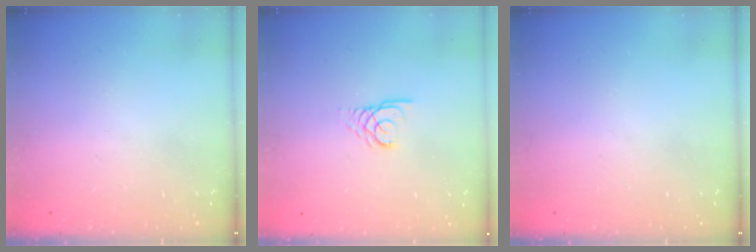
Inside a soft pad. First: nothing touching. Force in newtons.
{"total": 2.4, "press": 2.4, "slide": 0.1}
{"total": 0.0}